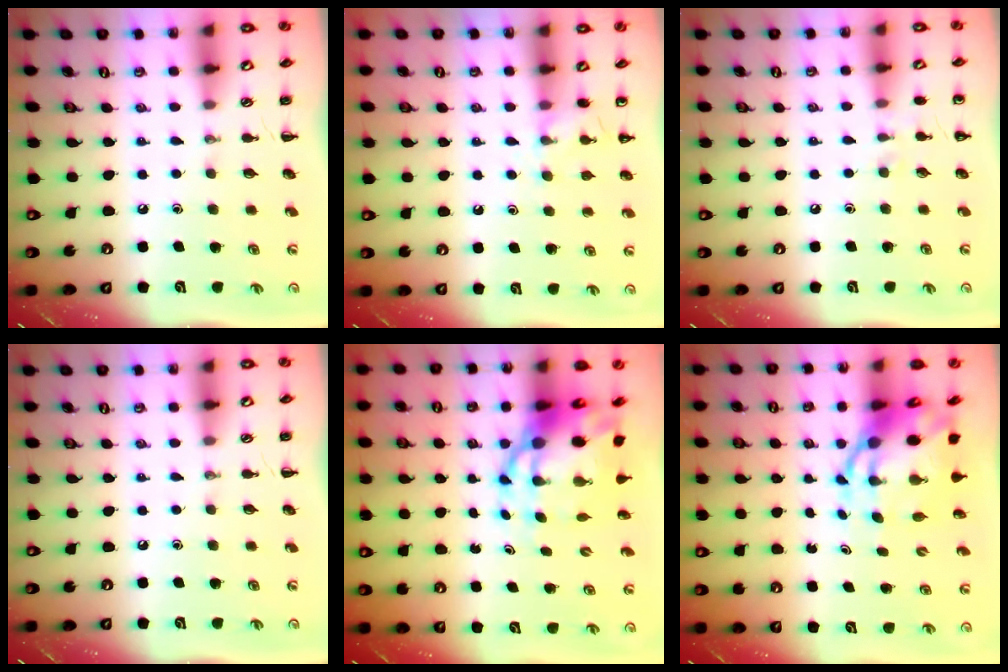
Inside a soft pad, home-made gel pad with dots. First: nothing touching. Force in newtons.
{"total": 7.4, "press": 7.0, "slide": 2.3}
{"total": 5.5, "press": 5.2, "slide": 1.8}
{"total": 0.0}
{"total": 12.1, "press": 11.6, "slide": 3.3}
{"total": 9.1, "press": 8.7, "slide": 2.7}